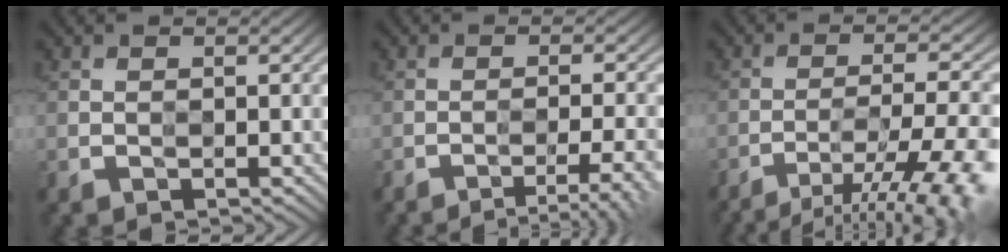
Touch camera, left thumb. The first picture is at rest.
{"total": 6.2, "force": [-4.3, 1.0, 4.4], "torque": [-0.064, 0.011, -0.060]}
{"total": 13.6, "force": [-9.6, 2.9, 9.2], "torque": [-0.145, -0.006, -0.122]}